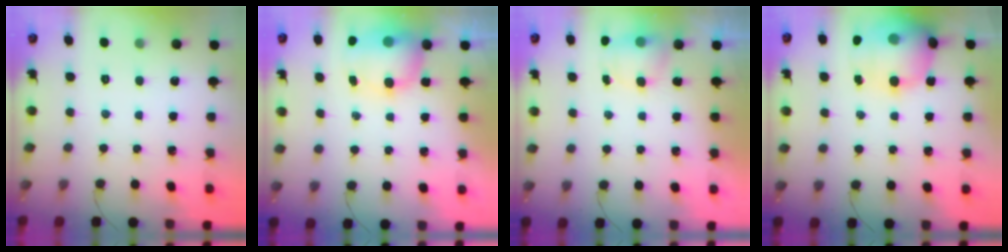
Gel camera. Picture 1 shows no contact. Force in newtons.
{"total": 7.6, "press": 7.4, "slide": 1.8}
{"total": 6.9, "press": 5.5, "slide": 4.3}
{"total": 21.0, "press": 20.7, "slide": 3.6}